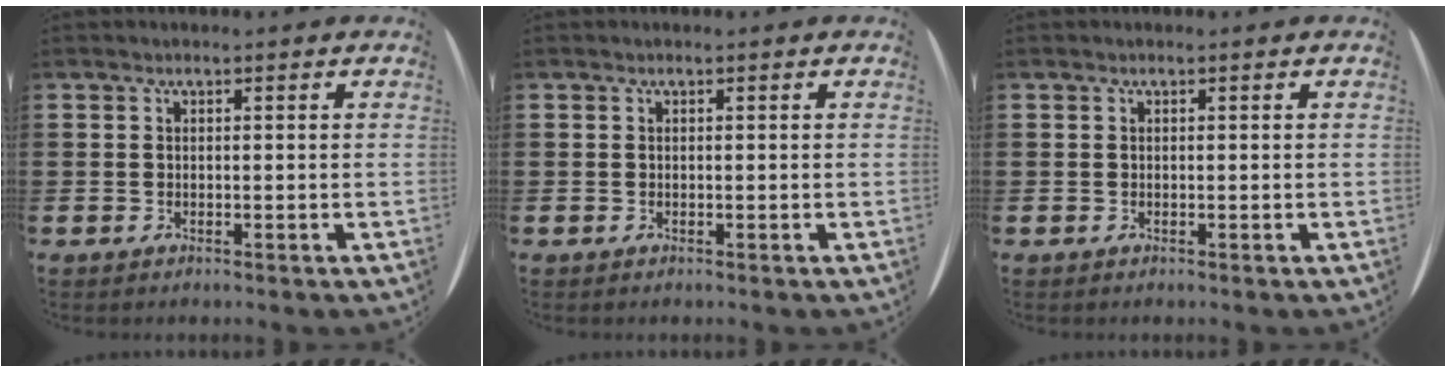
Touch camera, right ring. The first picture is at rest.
{"total": 0.0}
{"total": 0.0}